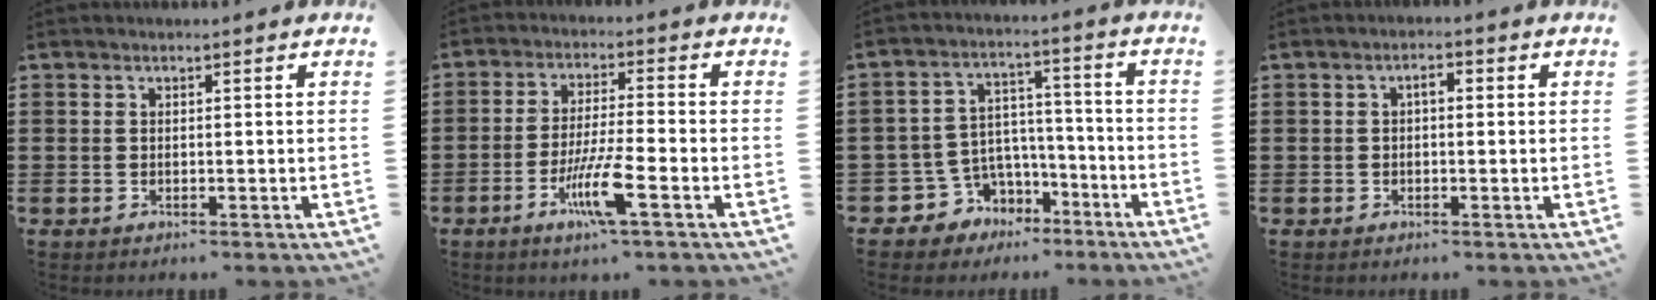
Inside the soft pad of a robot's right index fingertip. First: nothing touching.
{"total": 8.0, "force": [-3.8, 0.8, 7.0], "torque": [-0.138, -0.011, -0.071]}
{"total": 5.7, "force": [-3.2, 4.6, 0.4], "torque": [-0.042, -0.001, -0.062]}
{"total": 1.8, "force": [-0.3, 0.8, 1.6], "torque": [-0.032, 0.005, -0.007]}